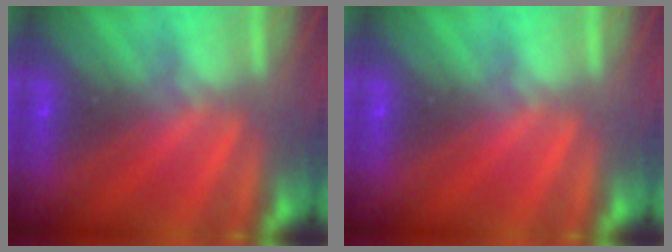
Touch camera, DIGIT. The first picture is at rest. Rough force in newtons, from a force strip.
{"total": 0.0}